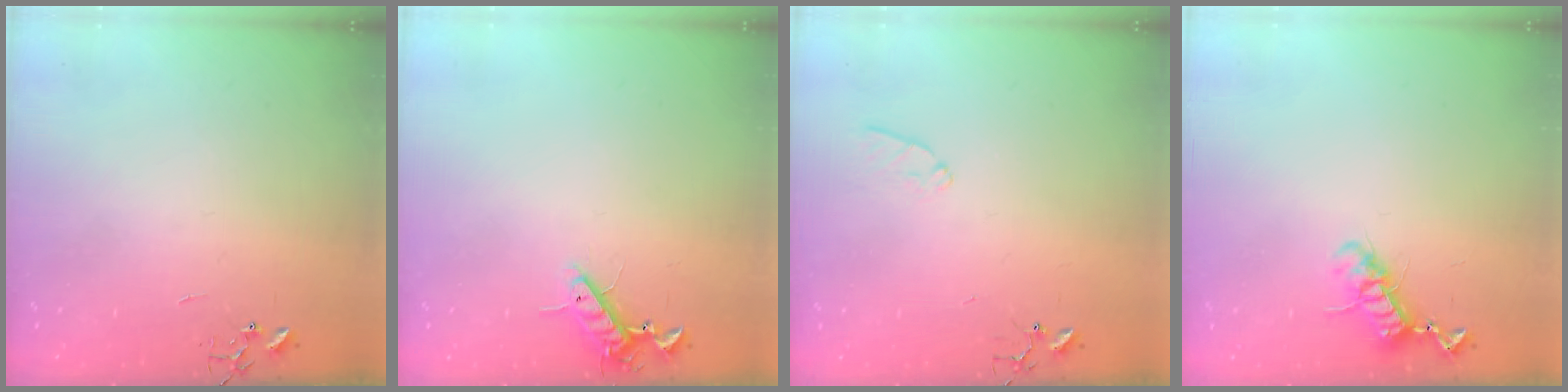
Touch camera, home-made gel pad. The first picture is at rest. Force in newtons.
{"total": 10.0, "press": 9.8, "slide": 1.5}
{"total": 5.7, "press": 5.7, "slide": 0.6}
{"total": 11.1, "press": 11.1, "slide": 0.3}